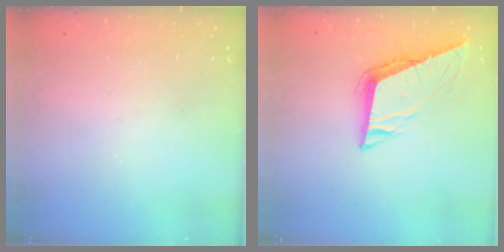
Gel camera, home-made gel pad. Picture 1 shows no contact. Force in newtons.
{"total": 8.7, "press": 8.4, "slide": 2.1}